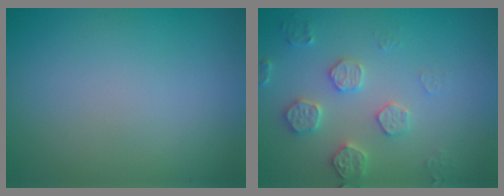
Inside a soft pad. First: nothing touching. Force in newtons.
{"total": 3.2, "press": 3.1, "slide": 0.7}